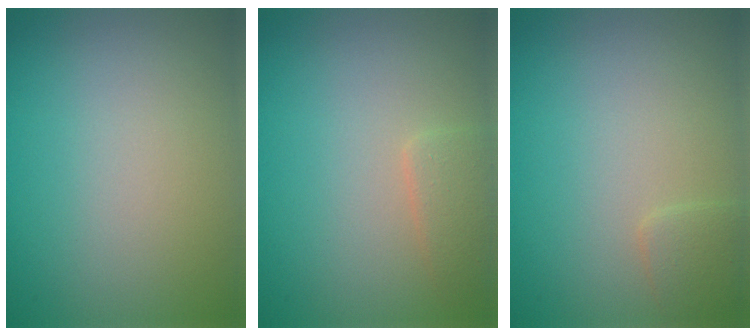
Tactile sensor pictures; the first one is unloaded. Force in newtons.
{"total": 1.8, "press": 1.8, "slide": 0.2}
{"total": 1.3, "press": 1.3, "slide": 0.1}